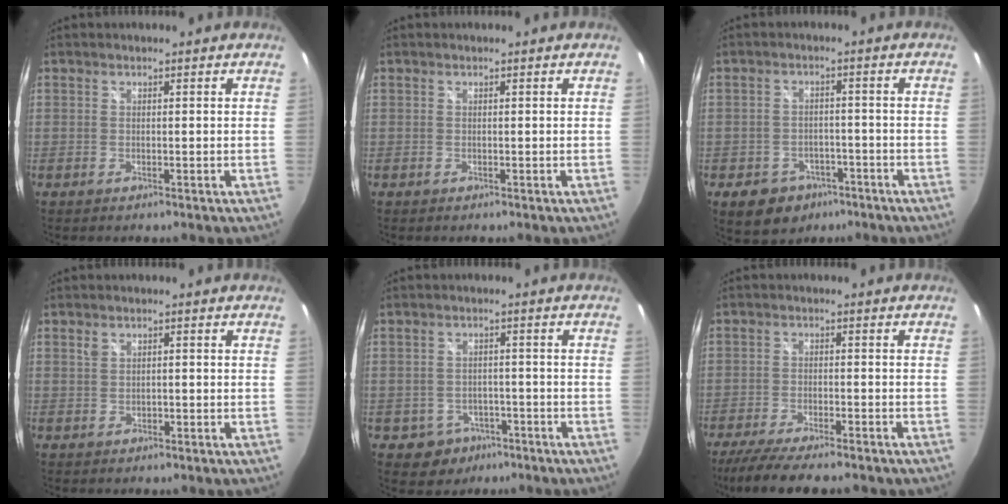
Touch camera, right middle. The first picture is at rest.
{"total": 0.0}
{"total": 9.3, "force": [-5.3, 6.8, 3.3], "torque": [-0.082, 0.015, -0.060]}
{"total": 1.4, "force": [0.0, 1.2, 0.9], "torque": [-0.014, 0.003, 0.000]}
{"total": 5.7, "force": [-3.1, 4.6, 1.1], "torque": [-0.034, 0.014, -0.031]}
{"total": 12.1, "force": [-10.1, 2.1, 6.5], "torque": [-0.138, -0.034, -0.159]}